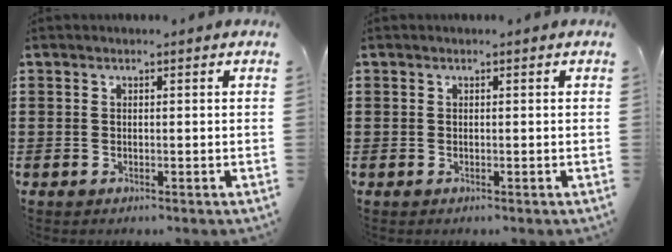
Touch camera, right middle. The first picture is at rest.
{"total": 0.0}